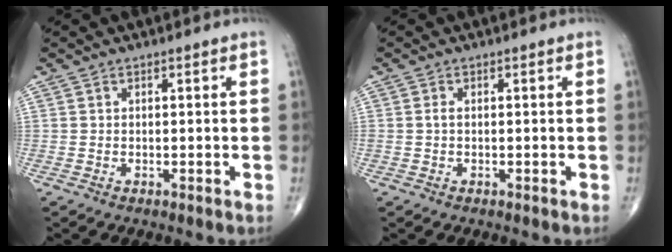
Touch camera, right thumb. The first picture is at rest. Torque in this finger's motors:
{"motor_torque": [-0.03, -0.13, 0.27, 0.06, 0.05]}